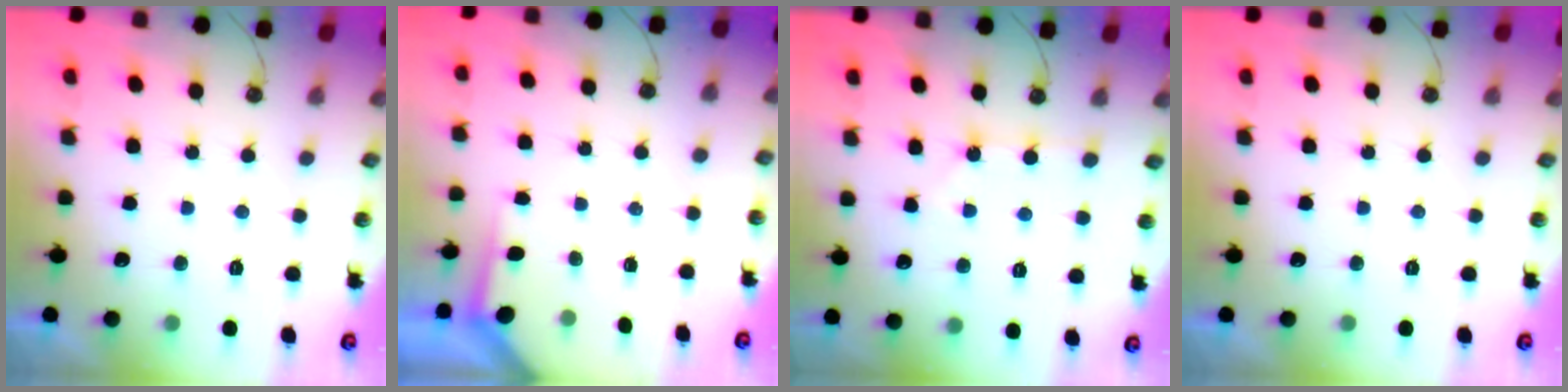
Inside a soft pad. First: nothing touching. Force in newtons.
{"total": 2.2, "press": 2.2, "slide": 0.3}
{"total": 1.5, "press": 1.5, "slide": 0.3}
{"total": 0.0}